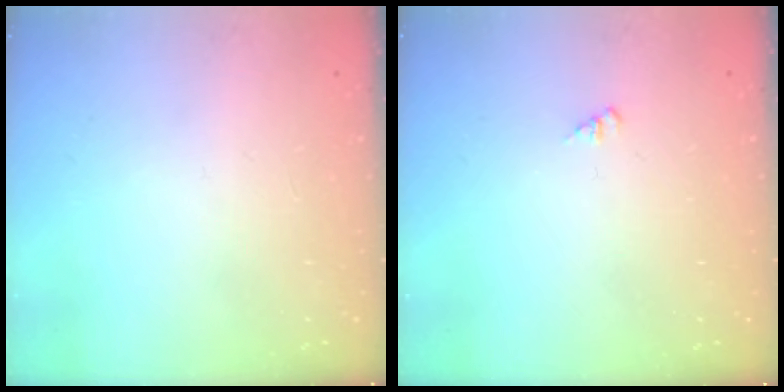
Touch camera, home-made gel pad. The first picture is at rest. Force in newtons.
{"total": 1.3, "press": 1.3, "slide": 0.3}